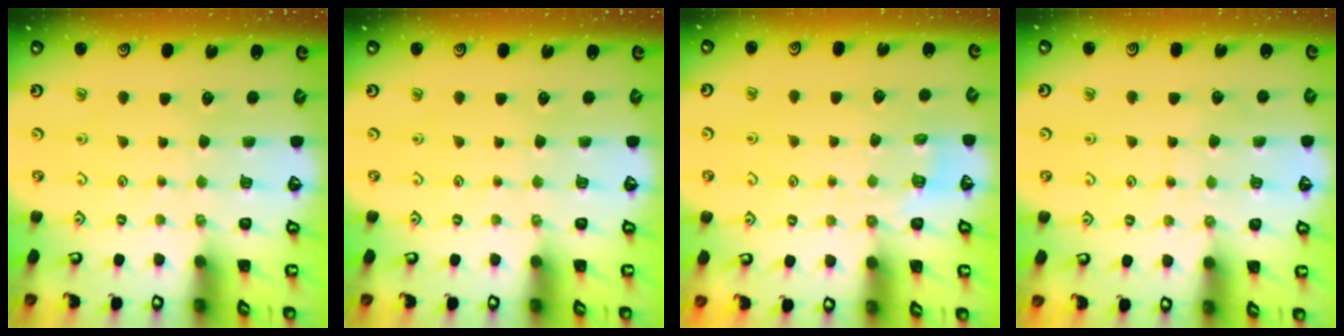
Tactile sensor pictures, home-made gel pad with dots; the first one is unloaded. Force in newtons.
{"total": 0.0}
{"total": 4.8, "press": 4.5, "slide": 1.7}
{"total": 4.5, "press": 4.5, "slide": 0.6}